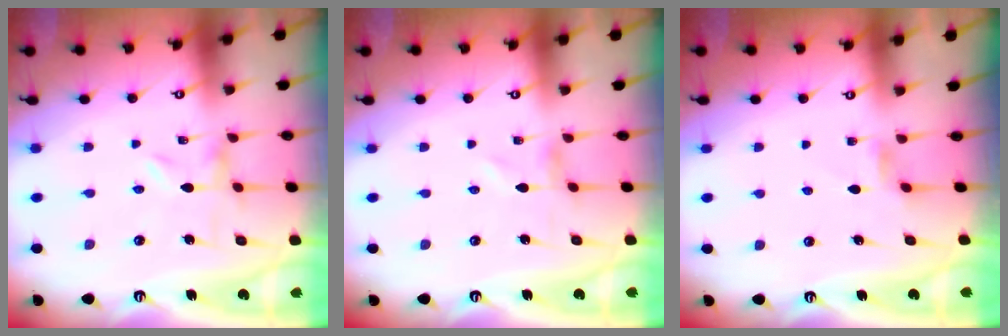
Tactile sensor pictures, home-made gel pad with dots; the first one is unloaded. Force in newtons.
{"total": 0.7, "press": 0.6, "slide": 0.3}
{"total": 2.3, "press": 2.3, "slide": 0.4}